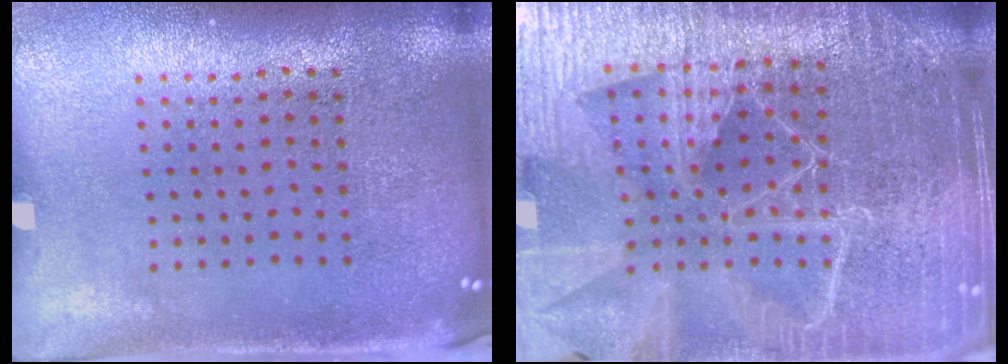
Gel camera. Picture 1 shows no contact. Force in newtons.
{"total": 6.3, "press": 5.5, "slide": 3.1}